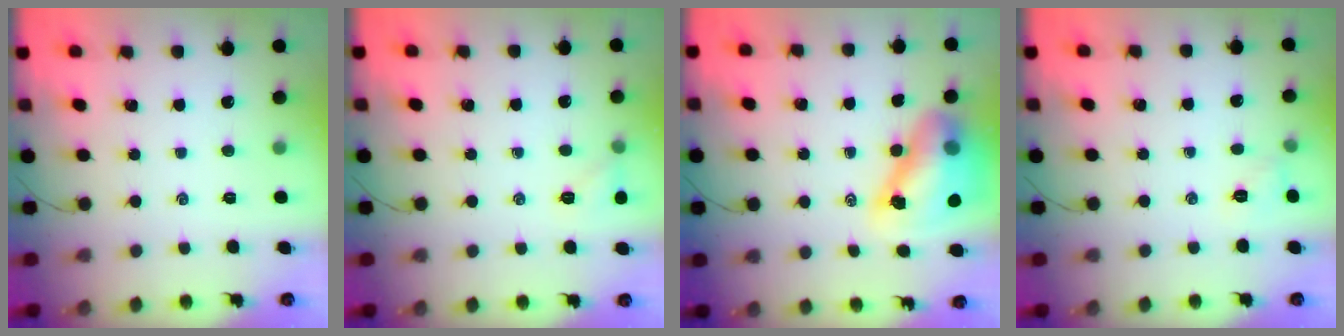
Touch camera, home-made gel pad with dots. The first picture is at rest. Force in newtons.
{"total": 5.2, "press": 5.0, "slide": 1.5}
{"total": 14.6, "press": 14.0, "slide": 4.0}
{"total": 5.2, "press": 5.0, "slide": 1.5}